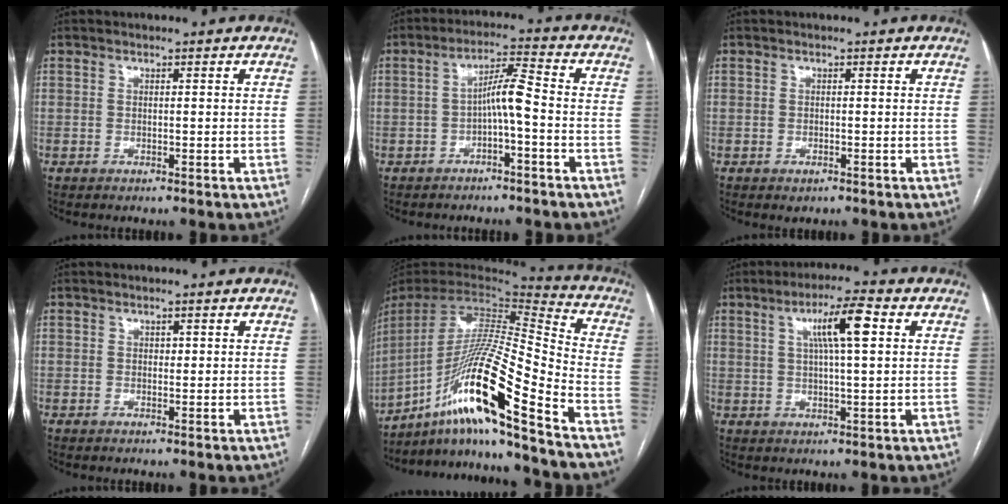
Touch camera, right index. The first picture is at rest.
{"total": 5.0, "force": [-1.3, 0.1, 4.8], "torque": [-0.086, 0.018, -0.020]}
{"total": 0.9, "force": [-0.5, 0.5, 0.6], "torque": [-0.008, -0.001, -0.003]}
{"total": 0.6, "force": [0.2, 0.5, 0.4], "torque": [-0.001, 0.000, 0.002]}
{"total": 22.2, "force": [-14.5, -1.1, 16.8], "torque": [-0.328, -0.015, -0.271]}
{"total": 7.8, "force": [2.4, 0.5, 7.4], "torque": [-0.130, 0.011, 0.038]}